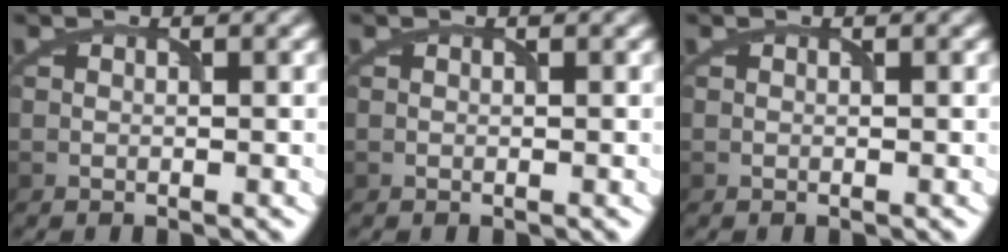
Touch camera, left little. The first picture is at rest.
{"total": 0.0}
{"total": 0.0}